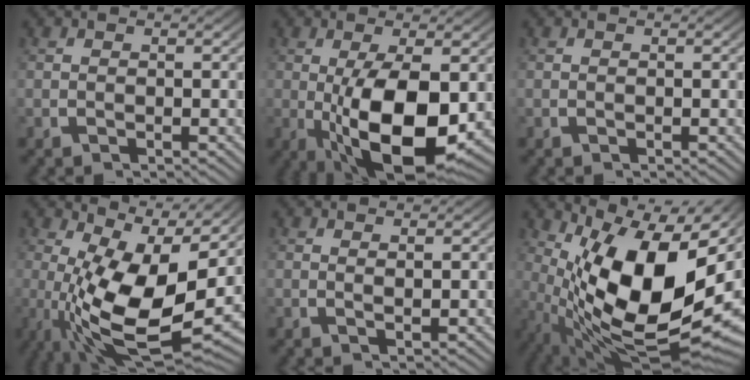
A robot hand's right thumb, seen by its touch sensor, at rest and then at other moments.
{"total": 12.3, "force": [-2.2, 6.0, 10.5], "torque": [-0.197, -0.052, -0.005]}
{"total": 0.0}
{"total": 13.8, "force": [0.3, 6.8, 12.0], "torque": [-0.232, -0.061, 0.035]}
{"total": 1.0, "force": [0.7, 0.0, 0.7], "torque": [-0.009, -0.004, 0.017]}
{"total": 21.3, "force": [-0.4, 11.6, 17.9], "torque": [-0.306, -0.056, 0.034]}